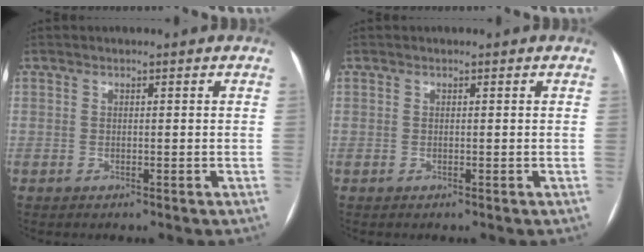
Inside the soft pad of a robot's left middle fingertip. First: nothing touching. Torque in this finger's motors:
{"motor_torque": [0.45, -0.46, 0.05, -0.02]}